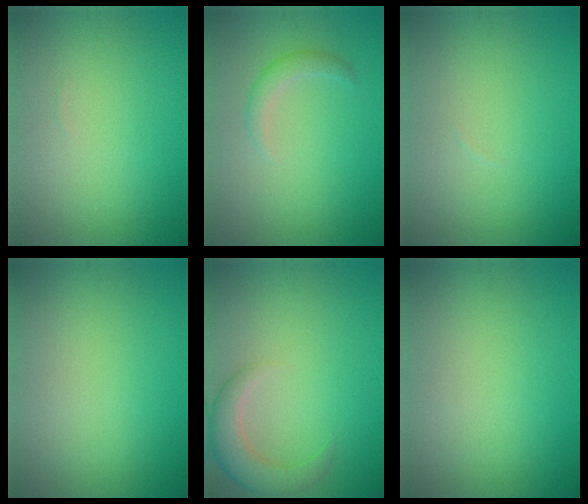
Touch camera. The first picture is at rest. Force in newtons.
{"total": 1.6, "press": 1.6, "slide": 0.1}
{"total": 0.0}
{"total": 0.0}
{"total": 4.1, "press": 4.1, "slide": 0.4}
{"total": 0.0}